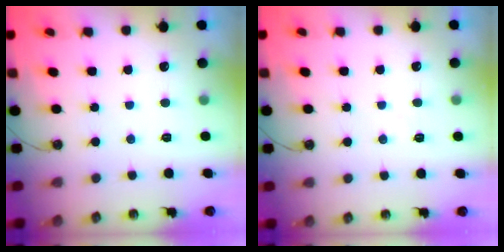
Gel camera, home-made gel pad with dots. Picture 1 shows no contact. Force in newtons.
{"total": 6.5, "press": 6.5, "slide": 0.9}